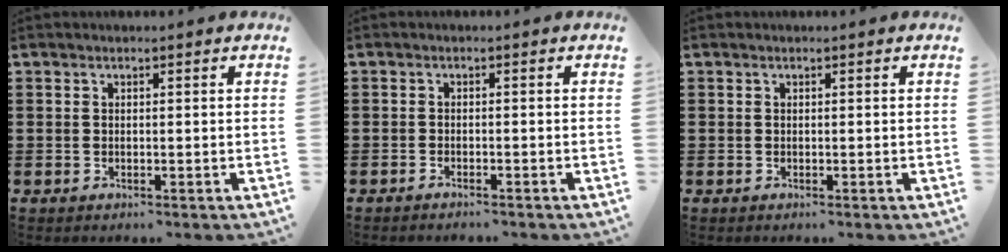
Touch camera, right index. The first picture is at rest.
{"total": 1.1, "force": [-1.1, -0.2, 0.1], "torque": [-0.005, -0.003, -0.021]}
{"total": 0.0}